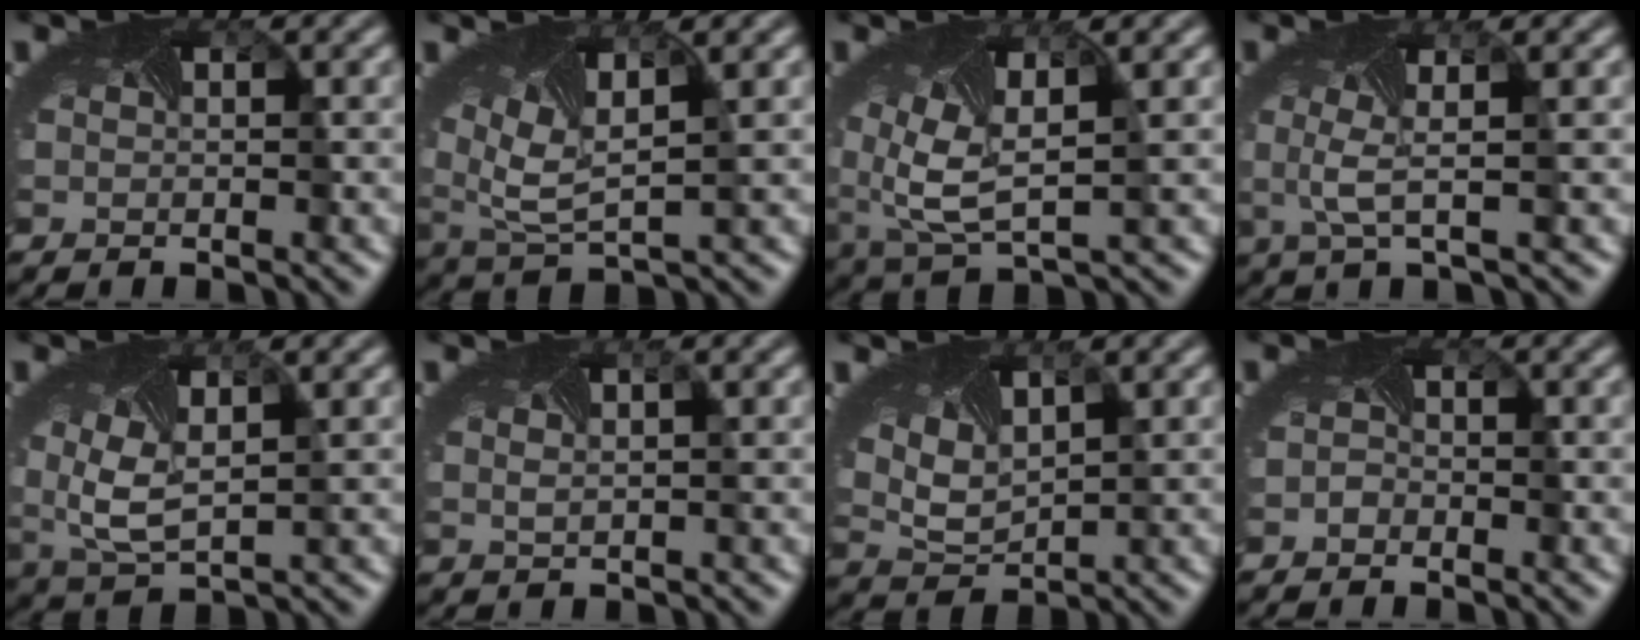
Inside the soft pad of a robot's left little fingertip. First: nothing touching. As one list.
[{"total": 6.4, "force": [2.2, 2.8, 5.2], "torque": [-0.113, 0.002, 0.047]}, {"total": 6.6, "force": [0.4, 3.3, 5.7], "torque": [-0.133, -0.009, 0.012]}, {"total": 2.4, "force": [0.1, 0.0, 2.4], "torque": [-0.058, 0.002, -0.001]}, {"total": 5.2, "force": [0.6, 2.6, 4.4], "torque": [-0.107, -0.005, 0.016]}, {"total": 1.4, "force": [0.9, 0.5, 1.0], "torque": [-0.014, 0.004, 0.014]}, {"total": 4.3, "force": [2.3, 2.2, 2.9], "torque": [-0.070, 0.009, 0.049]}, {"total": 0.8, "force": [-0.7, 0.4, 0.0], "torque": [-0.003, -0.001, -0.016]}]